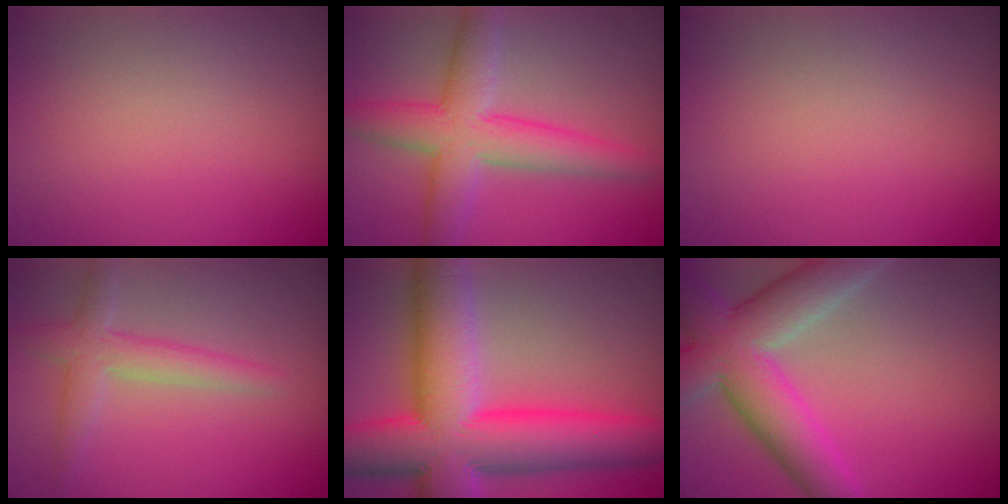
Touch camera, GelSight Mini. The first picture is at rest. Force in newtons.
{"total": 6.2, "press": 6.2, "slide": 0.1}
{"total": 0.0}
{"total": 2.9, "press": 2.9, "slide": 0.1}
{"total": 13.6, "press": 13.6, "slide": 0.3}
{"total": 8.6, "press": 8.6, "slide": 0.8}